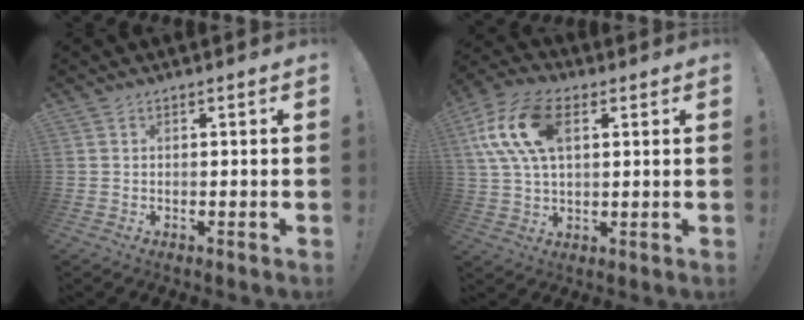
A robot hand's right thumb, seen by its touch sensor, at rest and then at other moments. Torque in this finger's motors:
{"motor_torque": [-0.10, 0.98, 1.39, 0.51, 0.36]}